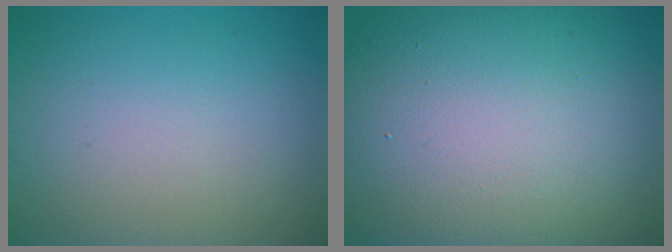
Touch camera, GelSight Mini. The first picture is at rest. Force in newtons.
{"total": 19.1, "press": 19.1, "slide": 1.0}